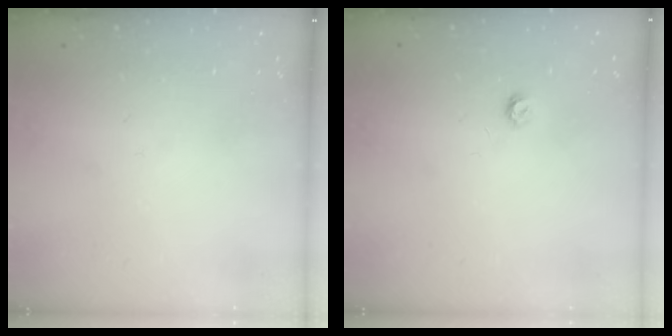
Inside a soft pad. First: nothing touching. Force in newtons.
{"total": 3.6, "press": 3.6, "slide": 0.3}